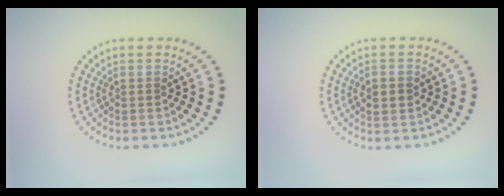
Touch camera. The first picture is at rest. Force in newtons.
{"total": 2.2, "press": 2.2, "slide": 0.2}